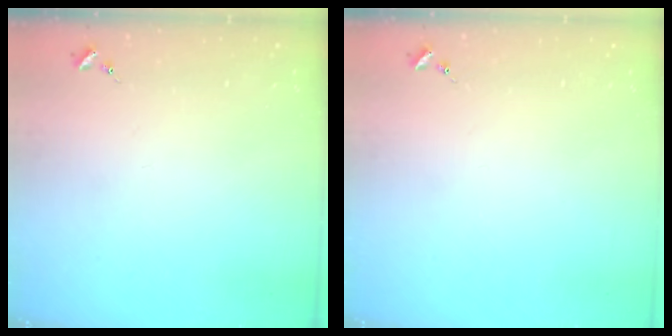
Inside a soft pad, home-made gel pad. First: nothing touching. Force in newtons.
{"total": 0.0}